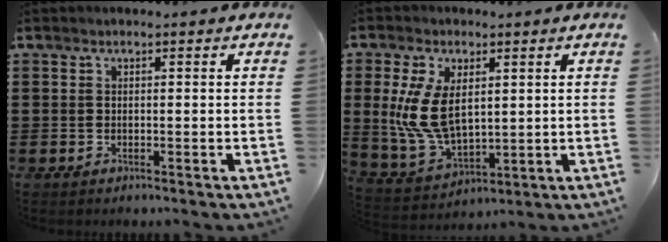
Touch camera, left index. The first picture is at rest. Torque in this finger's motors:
{"motor_torque": [1.24, 0.89, 1.05, 0.21]}